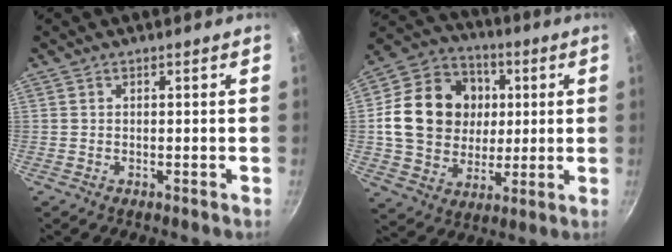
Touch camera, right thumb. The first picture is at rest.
{"total": 20.2, "force": [2.5, 16.8, 10.9], "torque": [-0.170, 0.019, 0.046]}